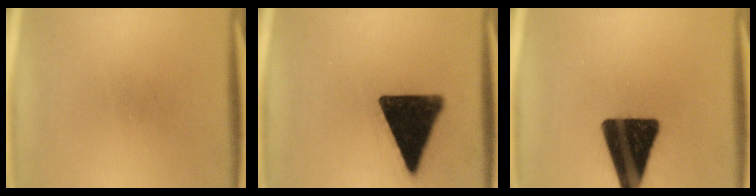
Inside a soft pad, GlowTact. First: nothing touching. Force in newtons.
{"total": 16.6}
{"total": 18.5}